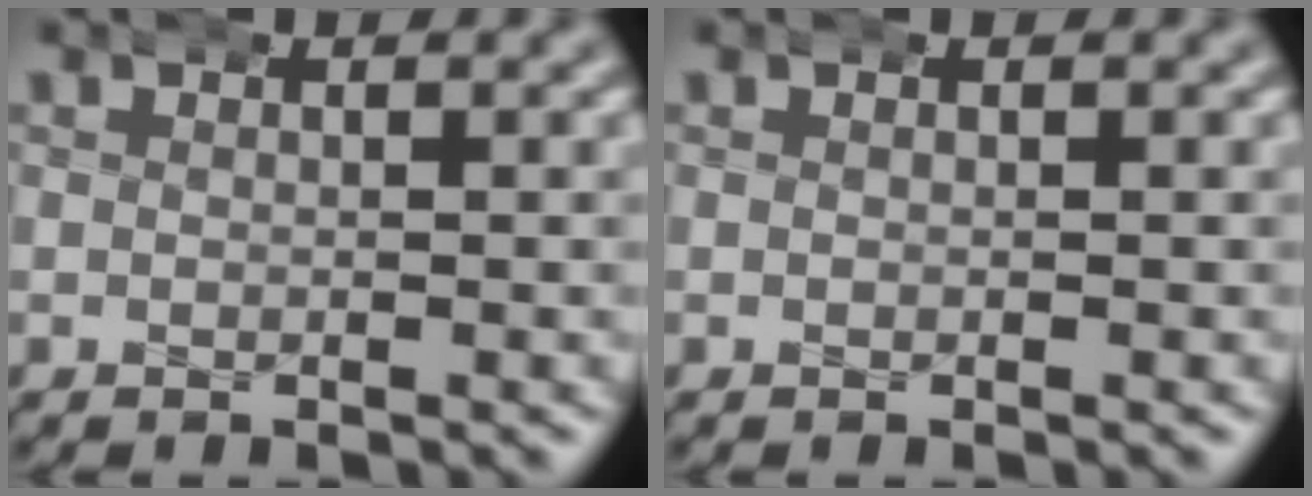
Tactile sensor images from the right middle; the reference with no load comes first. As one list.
[{"total": 0.0}]